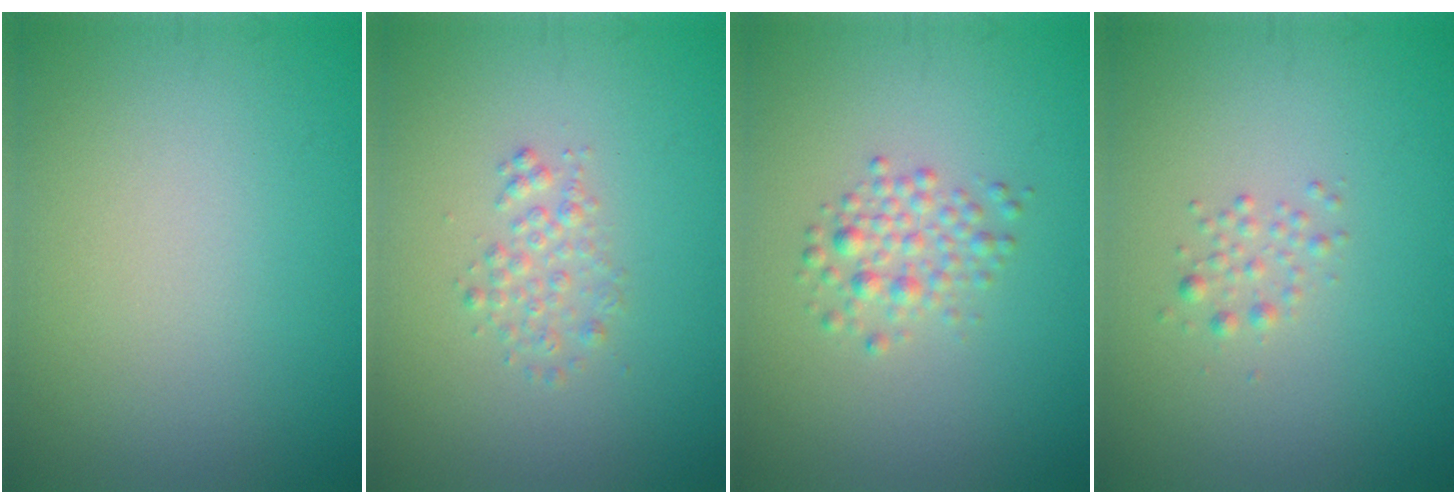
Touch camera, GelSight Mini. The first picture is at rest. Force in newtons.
{"total": 1.5, "press": 1.5, "slide": 0.0}
{"total": 2.2, "press": 2.2, "slide": 0.1}
{"total": 1.1, "press": 1.1, "slide": 0.0}